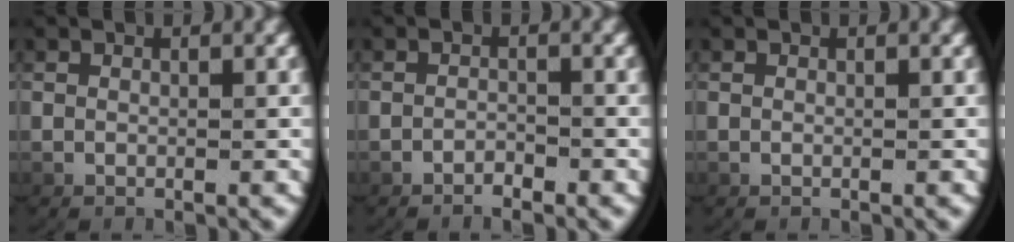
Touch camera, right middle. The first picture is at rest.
{"total": 1.4, "force": [-1.4, 0.1, 0.1], "torque": [-0.003, -0.001, -0.025]}
{"total": 0.0}